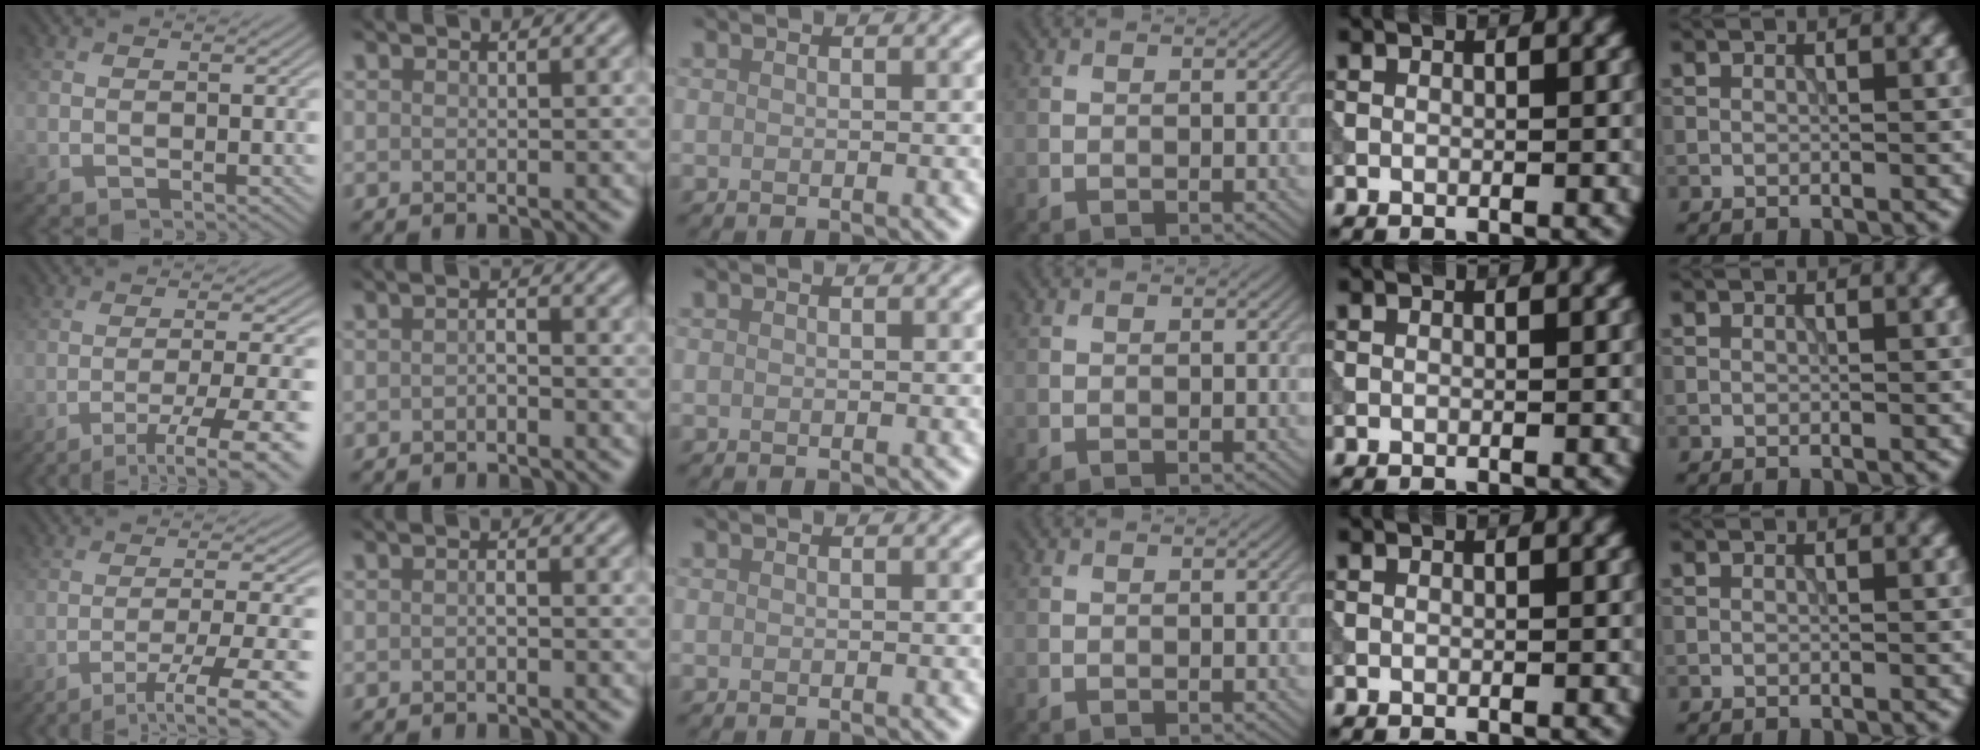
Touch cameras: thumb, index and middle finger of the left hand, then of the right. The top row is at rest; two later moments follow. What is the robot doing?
{"motion": "extract", "object": "tissue"}